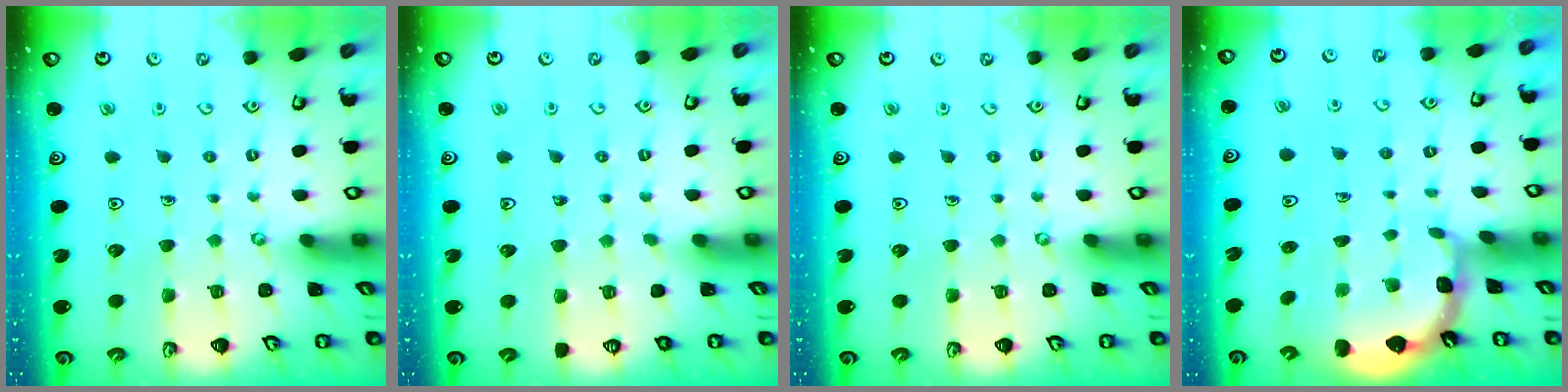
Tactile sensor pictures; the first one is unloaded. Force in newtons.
{"total": 0.0}
{"total": 0.0}
{"total": 1.9, "press": 1.9, "slide": 0.2}